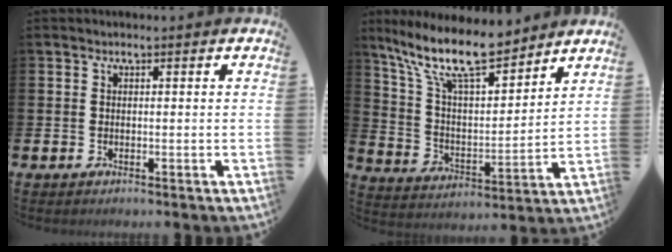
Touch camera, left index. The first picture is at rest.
{"total": 12.9, "force": [10.7, 3.3, 6.3], "torque": [-0.152, -0.055, 0.192]}